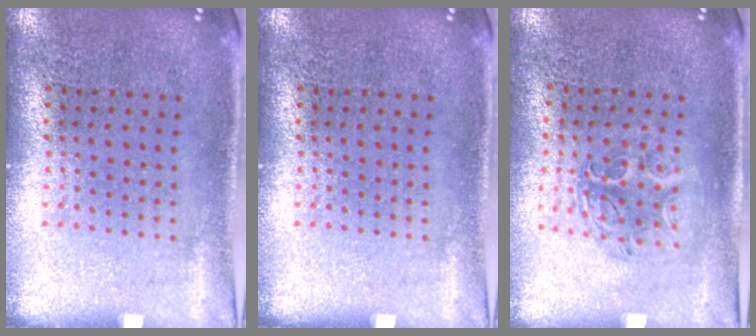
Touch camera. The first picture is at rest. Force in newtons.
{"total": 0.0}
{"total": 1.2, "press": 1.1, "slide": 0.4}